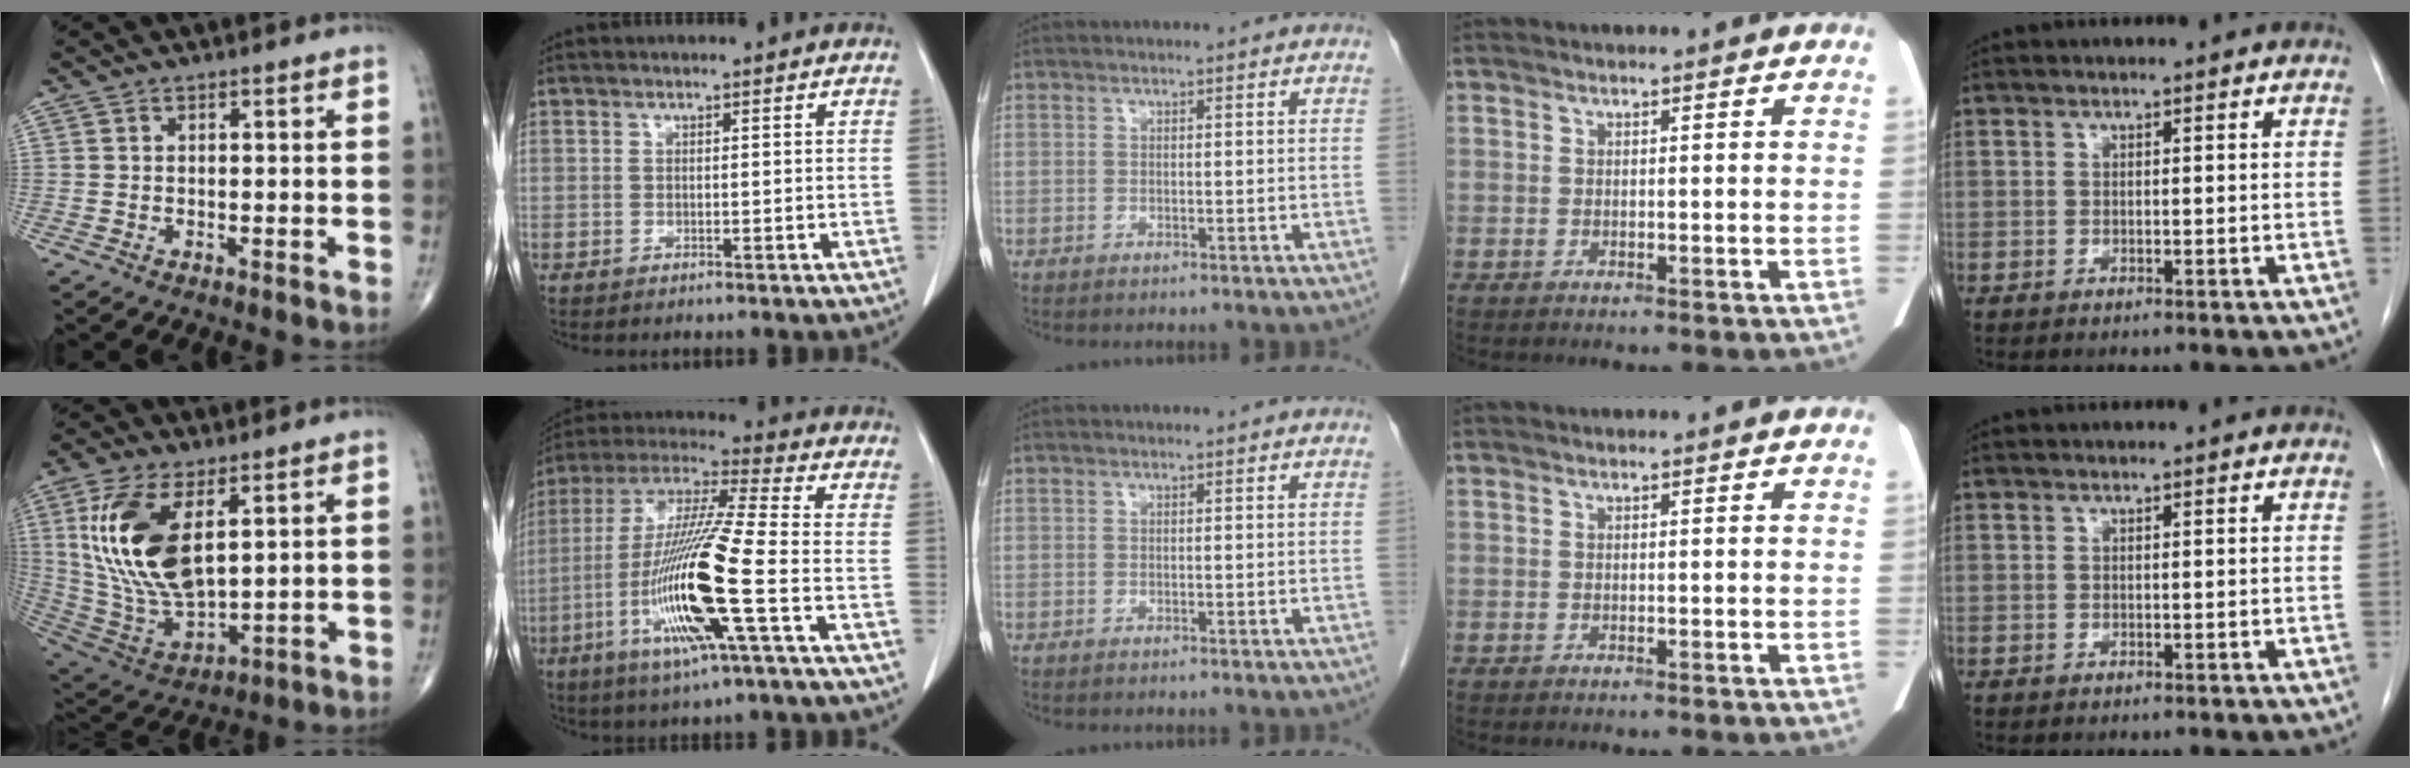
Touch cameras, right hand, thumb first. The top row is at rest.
{"thumb": {"total": 19.2, "force": [5.6, 9.1, 15.9], "torque": [-0.317, -0.028, 0.119]}, "index": {"total": 18.2, "force": [-5.4, 0.1, 17.3], "torque": [-0.357, -0.018, -0.108]}}